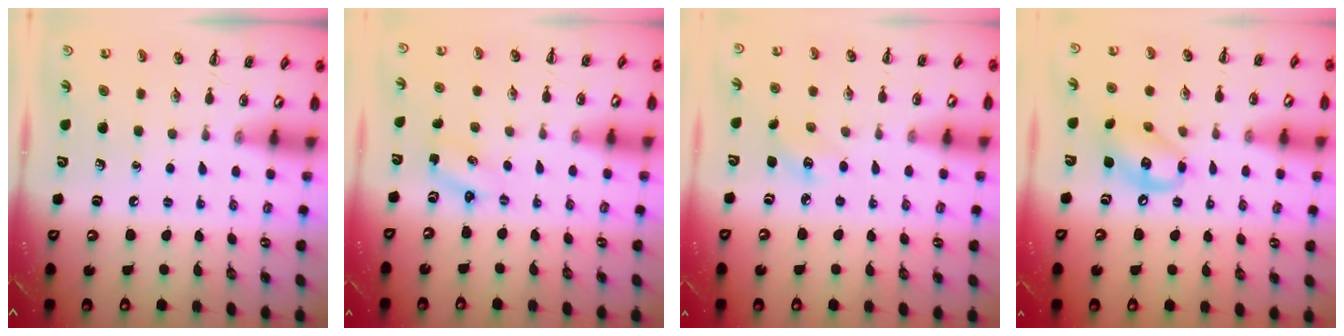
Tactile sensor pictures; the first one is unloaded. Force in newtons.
{"total": 2.1, "press": 2.0, "slide": 0.6}
{"total": 3.2, "press": 3.1, "slide": 0.7}
{"total": 12.6, "press": 12.3, "slide": 2.7}